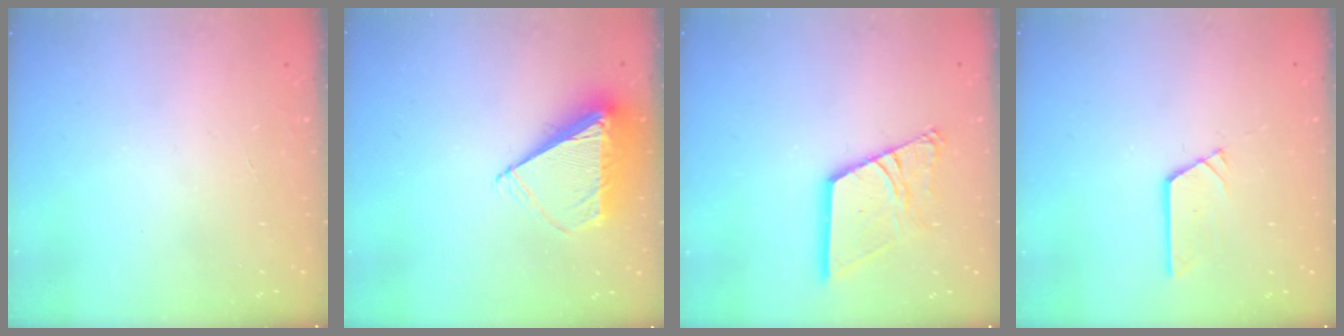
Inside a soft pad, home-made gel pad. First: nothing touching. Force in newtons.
{"total": 7.9, "press": 7.8, "slide": 1.1}
{"total": 17.1, "press": 17.0, "slide": 1.9}
{"total": 3.6, "press": 3.6, "slide": 0.0}